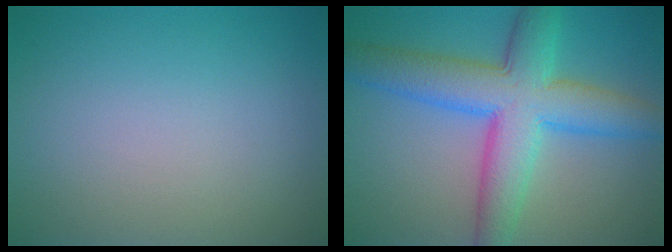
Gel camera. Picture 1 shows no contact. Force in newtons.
{"total": 8.9, "press": 8.9, "slide": 0.1}